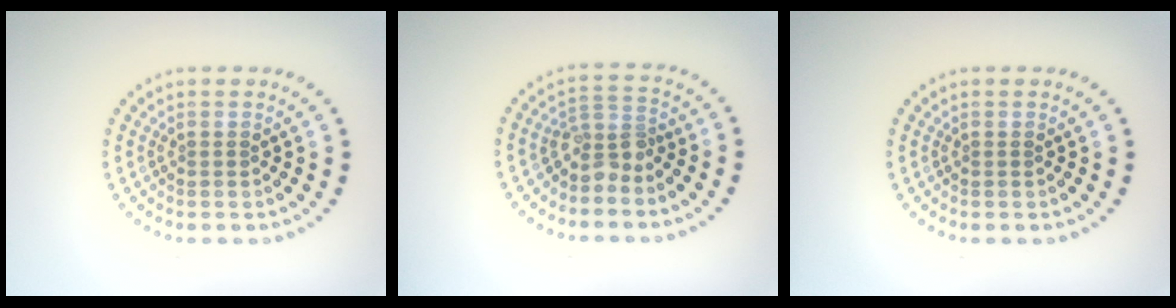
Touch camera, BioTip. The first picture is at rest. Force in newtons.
{"total": 2.6, "press": 1.9, "slide": 1.7}
{"total": 0.0}